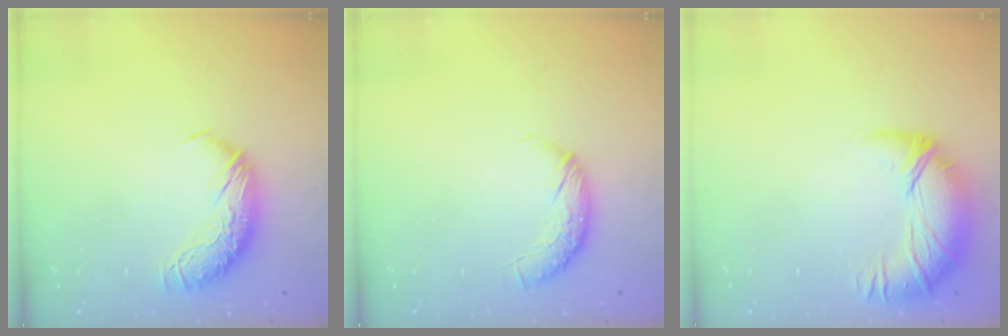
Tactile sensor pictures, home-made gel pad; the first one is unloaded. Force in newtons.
{"total": 4.2, "press": 4.1, "slide": 1.2}
{"total": 3.1, "press": 2.3, "slide": 2.1}